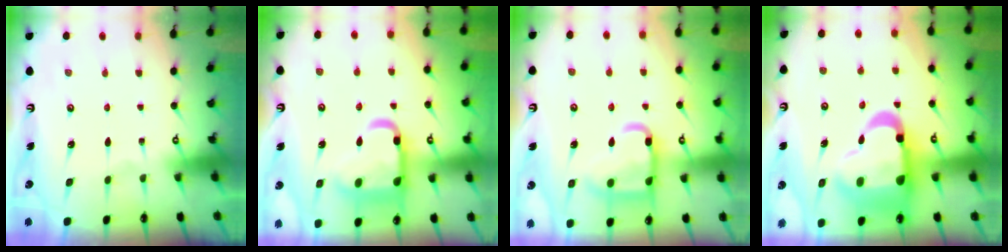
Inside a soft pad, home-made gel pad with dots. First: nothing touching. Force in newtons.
{"total": 17.1, "press": 17.0, "slide": 1.3}
{"total": 15.8, "press": 15.7, "slide": 1.6}
{"total": 20.7, "press": 20.6, "slide": 2.4}